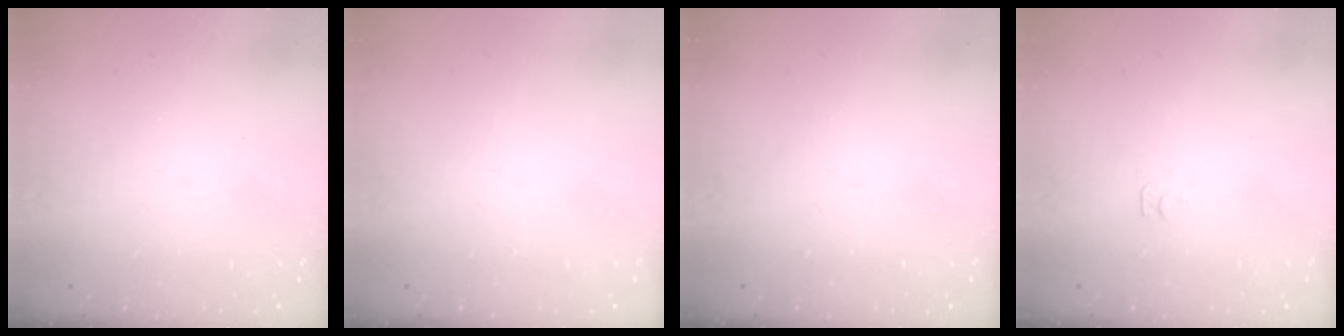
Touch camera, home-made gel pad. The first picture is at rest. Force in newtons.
{"total": 1.8, "press": 1.8, "slide": 0.1}
{"total": 0.0}
{"total": 5.8, "press": 5.8, "slide": 0.7}